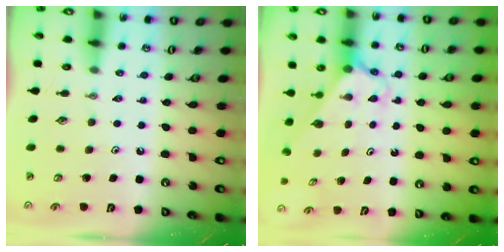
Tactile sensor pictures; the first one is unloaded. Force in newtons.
{"total": 2.6, "press": 2.6, "slide": 0.2}